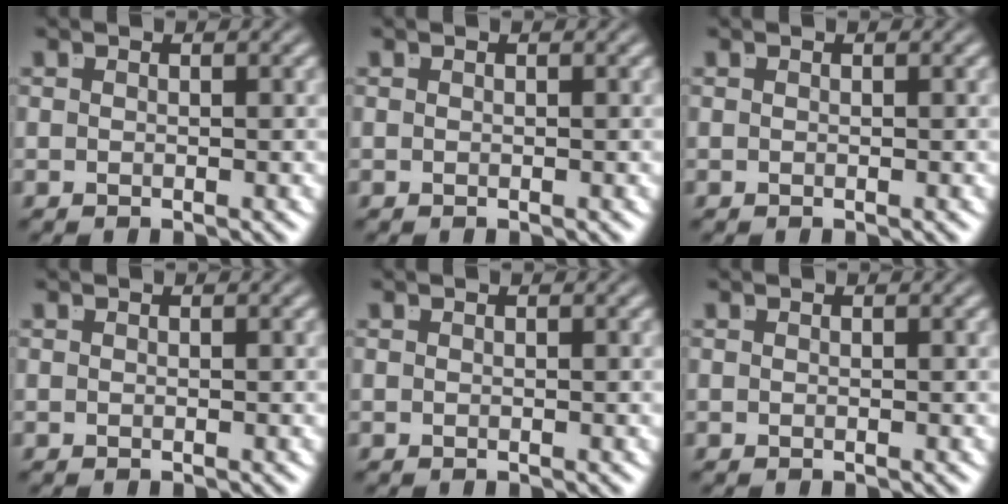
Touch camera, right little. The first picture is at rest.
{"total": 0.0}
{"total": 0.0}
{"total": 0.0}
{"total": 0.0}
{"total": 0.0}